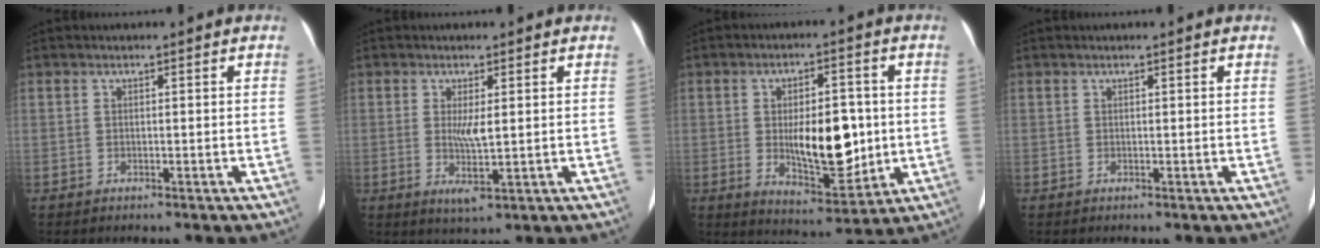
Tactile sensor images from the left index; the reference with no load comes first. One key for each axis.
{"total": 3.4, "fx": 0.4, "fy": 0.6, "fz": 3.3, "tx": -0.065, "ty": -0.010, "tz": 0.011}
{"total": 11.1, "fx": -0.3, "fy": 4.5, "fz": 10.1, "tx": -0.166, "ty": -0.008, "tz": 0.005}
{"total": 1.0, "fx": 0.9, "fy": 0.0, "fz": 0.4, "tx": -0.009, "ty": 0.006, "tz": 0.011}